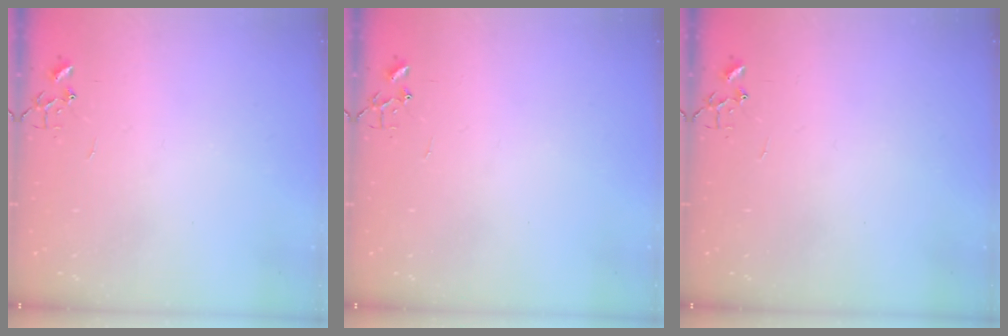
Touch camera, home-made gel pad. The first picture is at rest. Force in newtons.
{"total": 0.0}
{"total": 0.0}